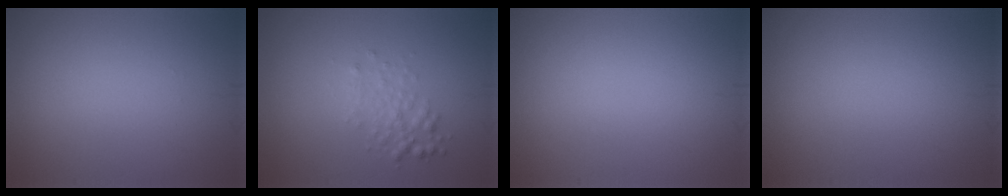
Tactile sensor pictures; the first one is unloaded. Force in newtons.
{"total": 2.0, "press": 2.0, "slide": 0.0}
{"total": 0.0}
{"total": 0.0}